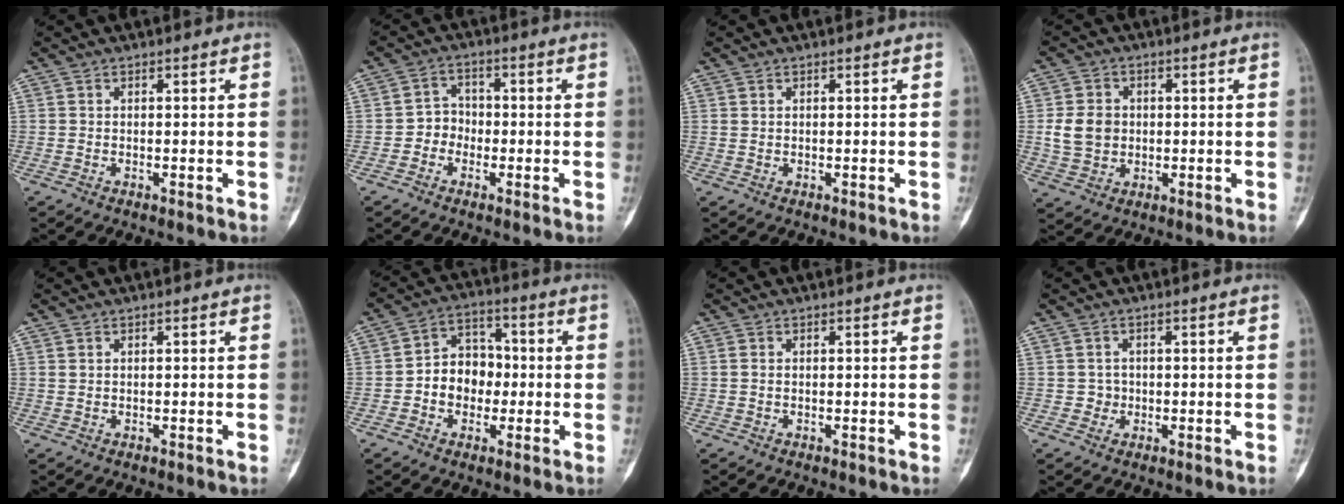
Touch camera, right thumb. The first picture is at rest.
{"total": 4.2, "force": [-1.4, 3.7, 1.4], "torque": [0.003, 0.016, -0.036]}
{"total": 0.6, "force": [0.3, 0.4, 0.3], "torque": [-0.003, 0.001, 0.007]}
{"total": 7.1, "force": [0.3, 5.9, 3.9], "torque": [-0.059, 0.001, 0.010]}
{"total": 0.7, "force": [0.4, 0.5, 0.3], "torque": [-0.004, 0.001, 0.009]}
{"total": 9.7, "force": [-1.1, 7.8, 5.6], "torque": [-0.048, 0.032, -0.027]}
{"total": 0.8, "force": [0.1, 0.5, 0.5], "torque": [-0.013, 0.000, 0.003]}
{"total": 1.9, "force": [-0.2, 1.8, 0.2], "torque": [0.010, 0.008, -0.006]}